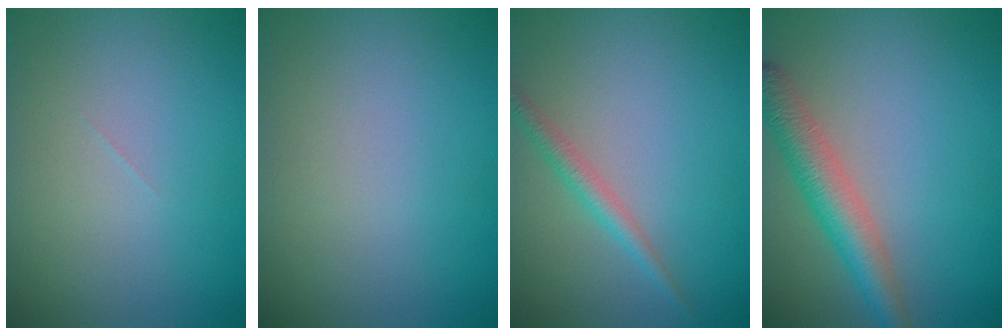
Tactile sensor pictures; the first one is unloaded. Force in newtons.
{"total": 0.0}
{"total": 1.8, "press": 1.8, "slide": 0.0}
{"total": 4.2, "press": 4.2, "slide": 0.1}